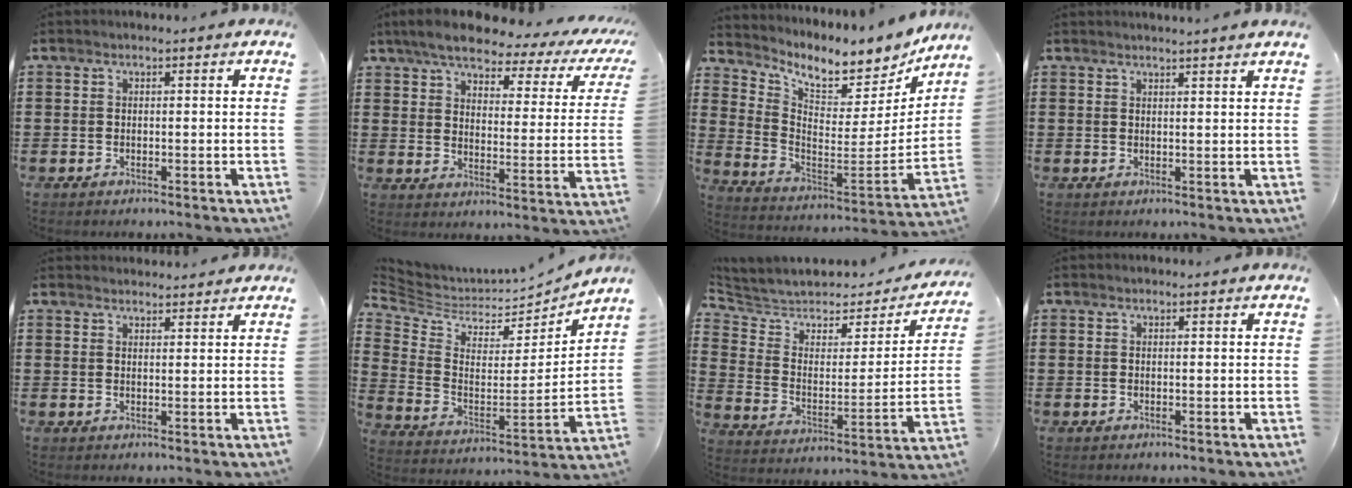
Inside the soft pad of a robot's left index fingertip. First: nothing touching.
{"total": 5.7, "force": [4.6, 1.2, 3.2], "torque": [-0.085, -0.020, 0.074]}
{"total": 6.7, "force": [5.9, 1.6, 2.7], "torque": [-0.071, -0.065, 0.095]}
{"total": 1.6, "force": [1.5, -0.4, 0.4], "torque": [-0.009, -0.001, 0.029]}
{"total": 2.1, "force": [2.1, 0.2, -0.1], "torque": [-0.005, -0.002, 0.040]}
{"total": 4.1, "force": [3.8, 1.4, 0.7], "torque": [-0.045, -0.042, 0.062]}
{"total": 4.9, "force": [4.4, 2.0, 1.0], "torque": [-0.053, -0.033, 0.071]}
{"total": 0.6, "force": [0.6, 0.1, 0.1], "torque": [-0.004, 0.000, 0.012]}